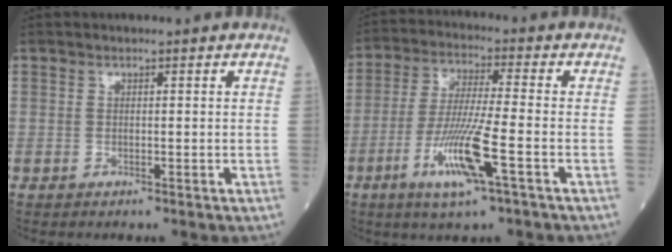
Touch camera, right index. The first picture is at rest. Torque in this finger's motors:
{"motor_torque": [0.20, -0.23, 0.21, 0.15]}